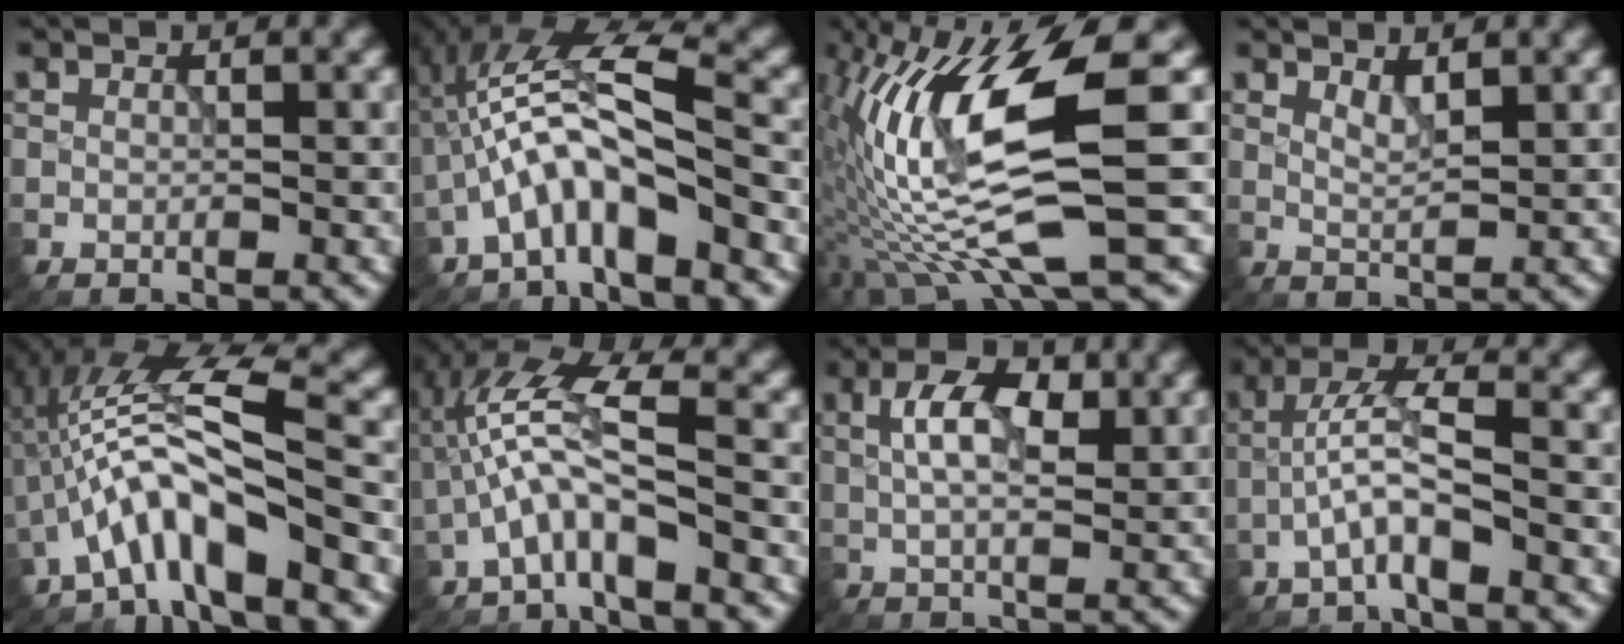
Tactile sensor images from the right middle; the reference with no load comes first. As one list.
[{"total": 6.0, "force": [-2.6, 1.3, 5.2], "torque": [-0.099, 0.024, -0.051]}, {"total": 13.1, "force": [-1.3, 2.7, 12.8], "torque": [-0.251, 0.001, -0.014]}, {"total": 1.5, "force": [1.1, 0.3, 0.9], "torque": [-0.019, -0.003, 0.022]}, {"total": 7.2, "force": [-2.9, 1.6, 6.4], "torque": [-0.115, 0.022, -0.058]}, {"total": 5.3, "force": [-1.8, 1.4, 4.8], "torque": [-0.098, 0.023, -0.038]}, {"total": 4.7, "force": [1.1, 2.3, 4.0], "torque": [-0.074, 0.008, 0.016]}, {"total": 4.1, "force": [-1.9, 0.8, 3.6], "torque": [-0.070, 0.019, -0.040]}]